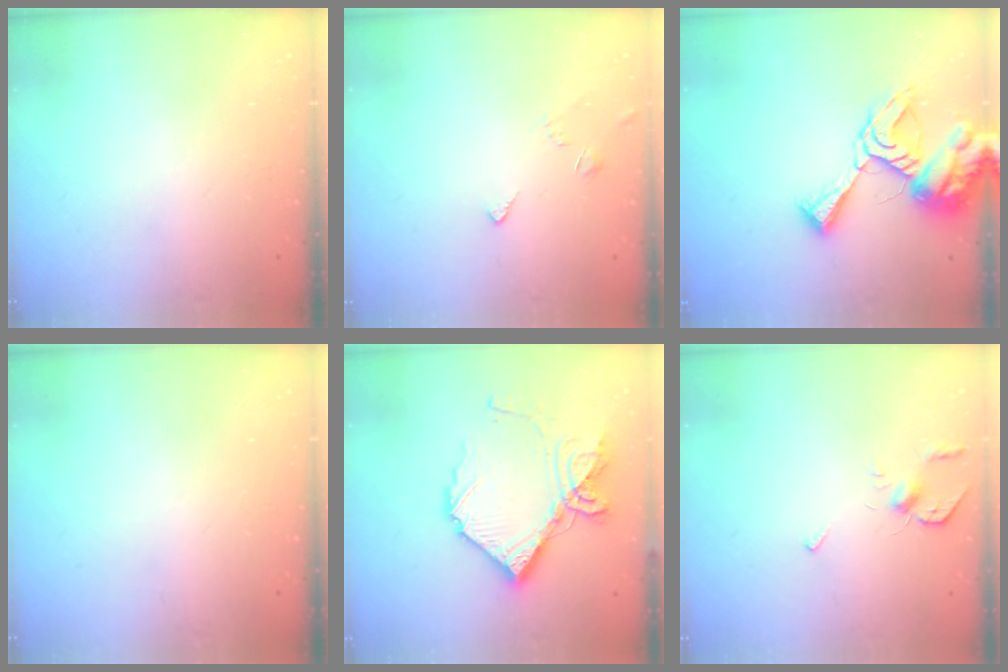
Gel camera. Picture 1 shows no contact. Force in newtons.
{"total": 2.9, "press": 2.8, "slide": 0.6}
{"total": 14.6, "press": 14.5, "slide": 1.6}
{"total": 0.0}
{"total": 17.6, "press": 17.5, "slide": 2.1}
{"total": 4.1, "press": 4.0, "slide": 0.7}